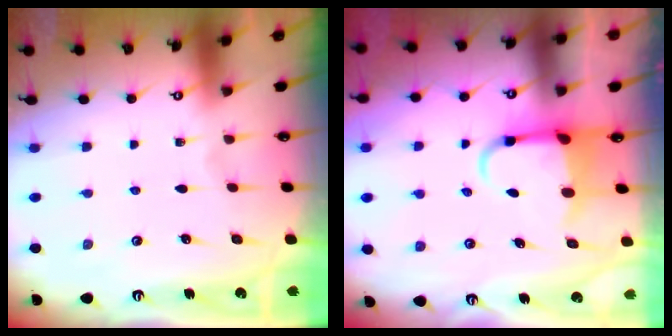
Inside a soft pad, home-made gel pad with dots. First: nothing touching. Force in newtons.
{"total": 4.8, "press": 4.7, "slide": 1.2}